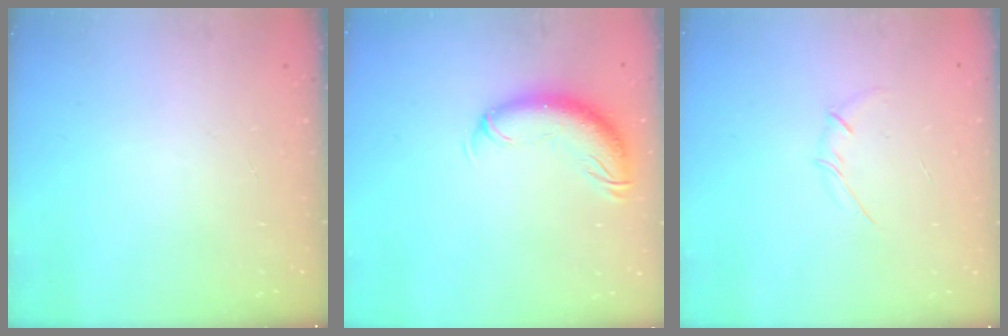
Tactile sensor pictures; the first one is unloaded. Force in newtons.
{"total": 10.8, "press": 10.6, "slide": 2.3}
{"total": 2.7, "press": 2.6, "slide": 0.6}